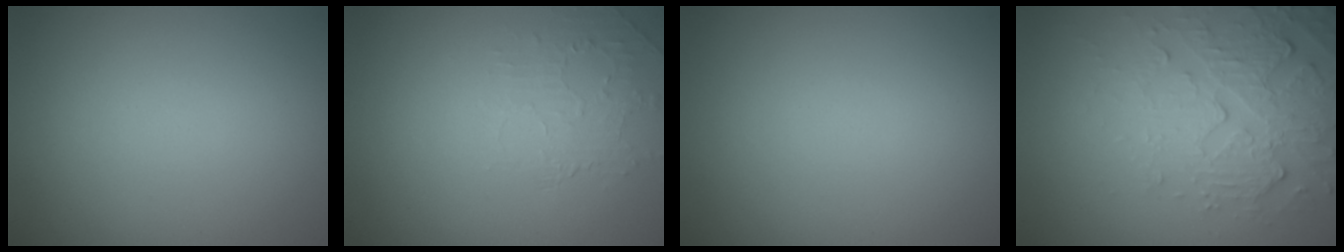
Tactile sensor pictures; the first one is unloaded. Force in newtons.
{"total": 1.9, "press": 0.3, "slide": 1.9}
{"total": 0.0}
{"total": 5.5, "press": 3.5, "slide": 4.2}